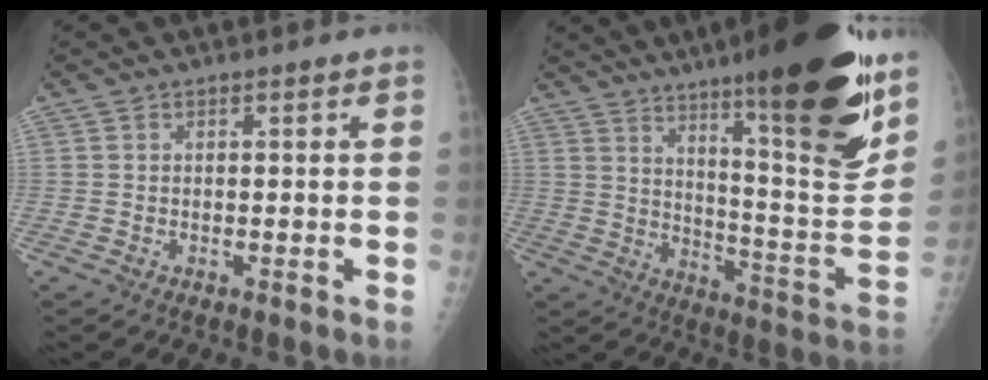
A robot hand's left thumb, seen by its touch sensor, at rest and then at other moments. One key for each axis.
{"total": 25.6, "fx": 15.4, "fy": 4.3, "fz": 20.1, "tx": -0.268, "ty": -0.075, "tz": 0.237}